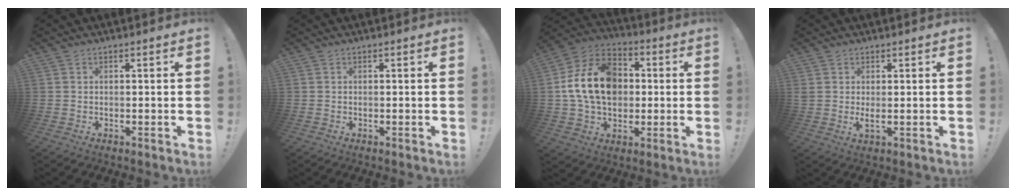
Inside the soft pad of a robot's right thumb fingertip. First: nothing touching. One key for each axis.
{"total": 0.0}
{"total": 18.8, "fx": 2.0, "fy": 14.0, "fz": 12.4, "tx": -0.207, "ty": 0.011, "tz": 0.042}
{"total": 2.8, "fx": 1.0, "fy": 0.5, "fz": 2.5, "tx": -0.027, "ty": -0.012, "tz": 0.015}